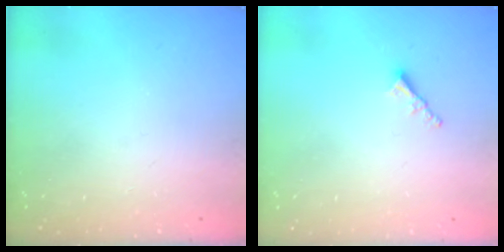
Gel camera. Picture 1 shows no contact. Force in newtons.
{"total": 2.3, "press": 2.2, "slide": 0.6}